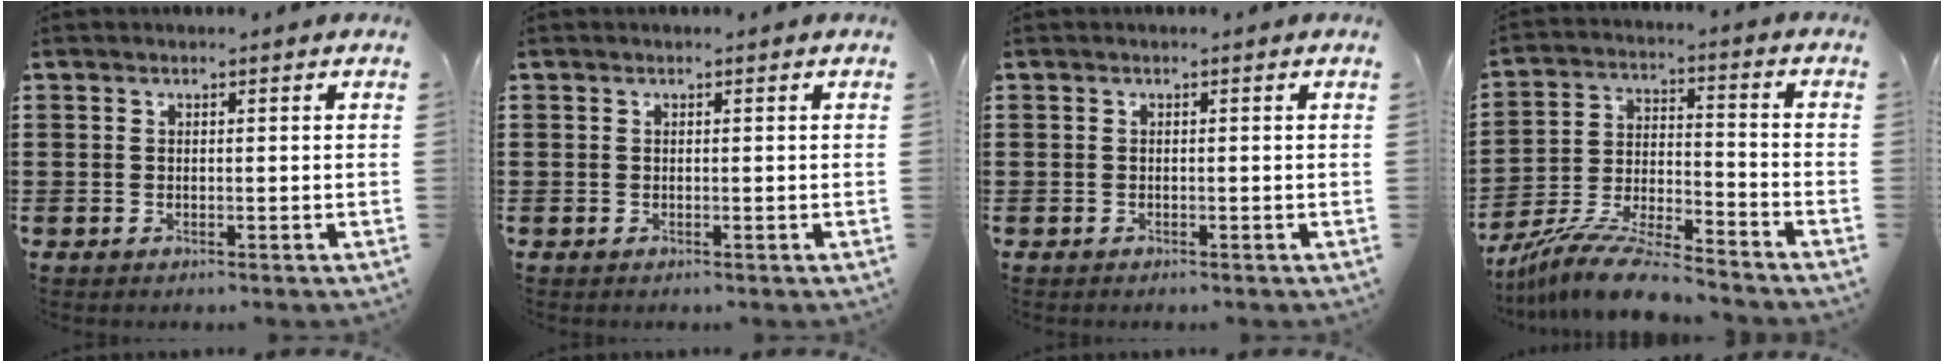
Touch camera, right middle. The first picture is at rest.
{"total": 0.0}
{"total": 0.0}
{"total": 10.6, "force": [-9.7, 0.7, 4.2], "torque": [-0.081, 0.019, -0.192]}